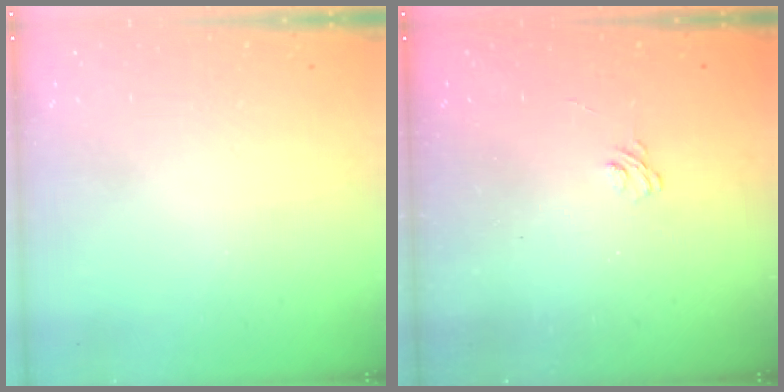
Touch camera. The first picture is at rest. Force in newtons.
{"total": 2.1, "press": 1.6, "slide": 1.3}